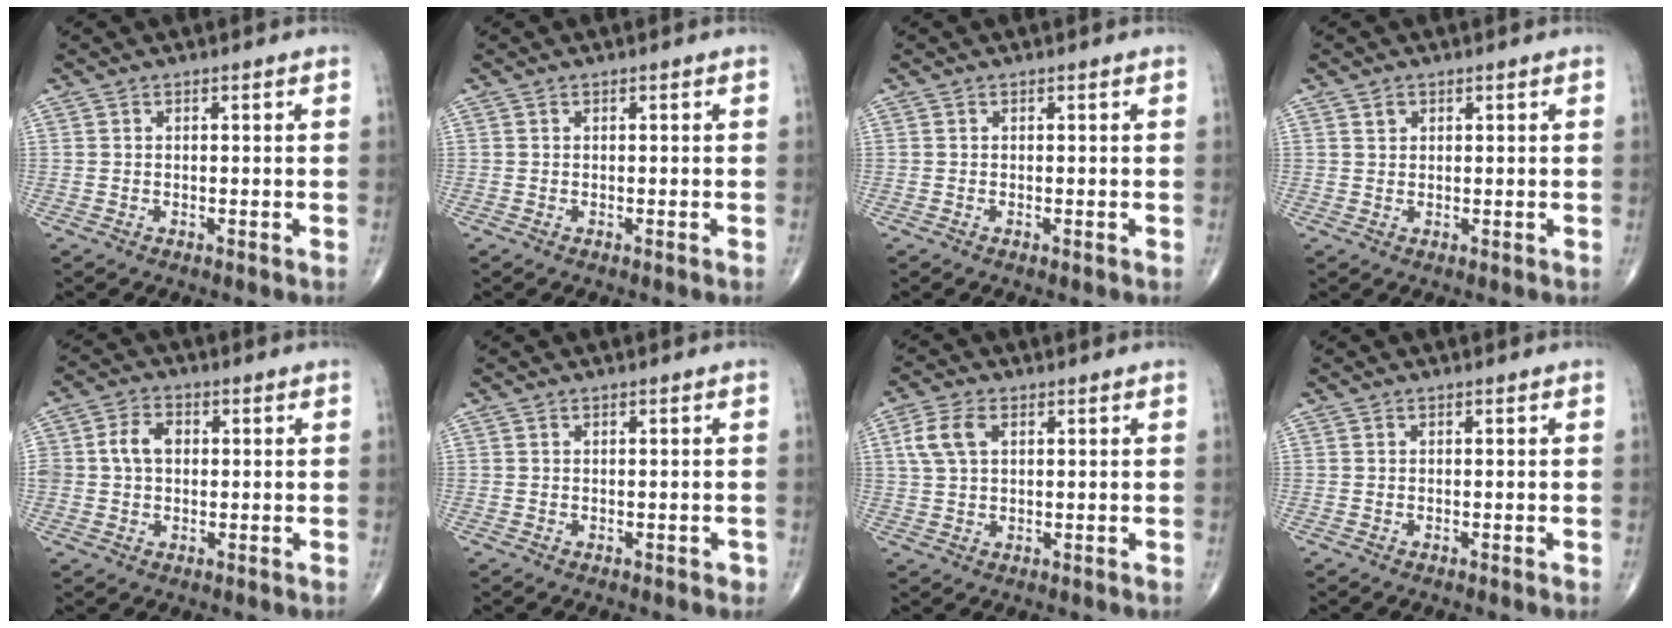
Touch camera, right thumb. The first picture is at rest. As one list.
[{"total": 0.0}, {"total": 0.0}, {"total": 1.3, "force": [0.7, 1.0, 0.4], "torque": [0.000, -0.004, 0.012]}, {"total": 5.6, "force": [0.5, 4.2, 3.7], "torque": [-0.063, 0.013, 0.007]}, {"total": 0.7, "force": [-0.2, 0.5, 0.5], "torque": [-0.005, 0.002, 0.000]}, {"total": 5.8, "force": [1.8, 3.4, 4.3], "torque": [-0.097, 0.009, 0.036]}, {"total": 0.0}]